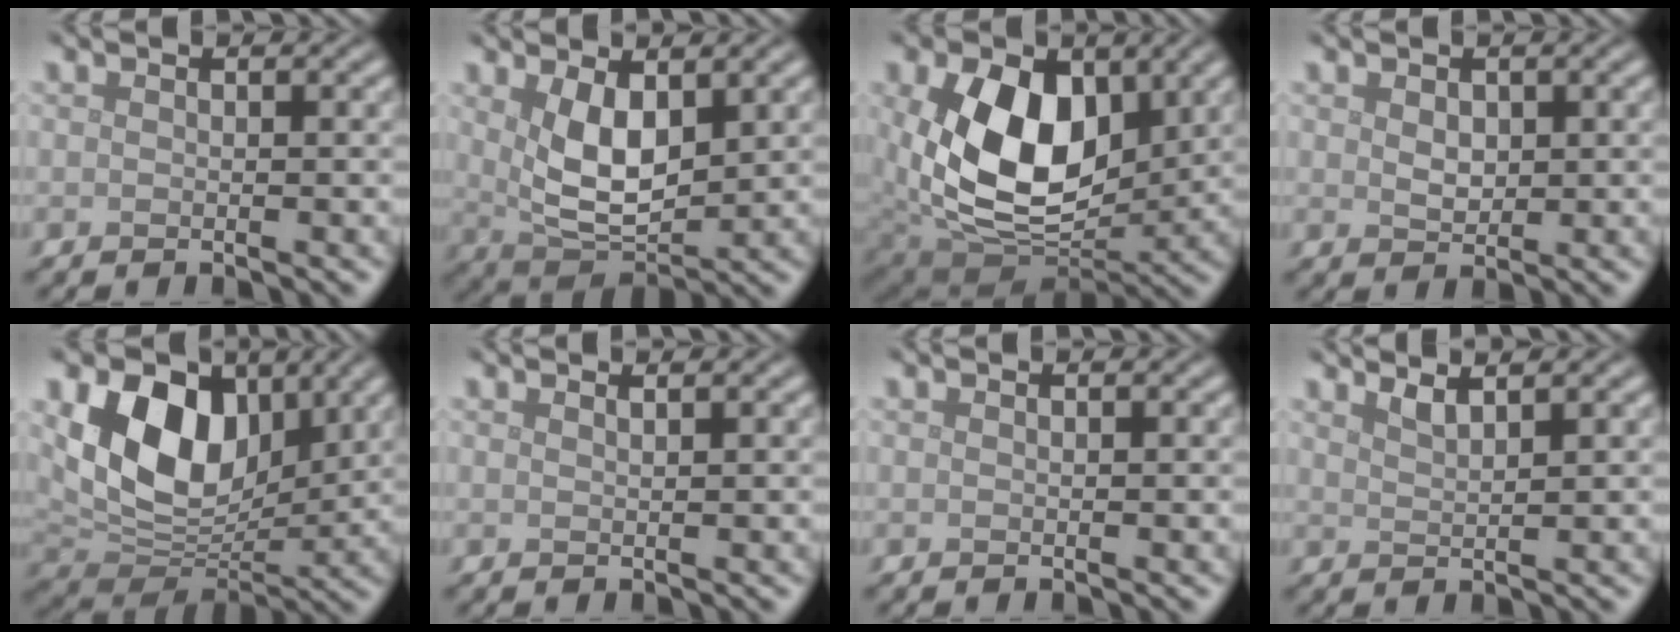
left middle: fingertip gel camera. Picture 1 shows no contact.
{"total": 5.6, "force": [1.7, 2.8, 4.6], "torque": [-0.095, -0.011, 0.041]}
{"total": 12.7, "force": [2.4, 8.5, 9.1], "torque": [-0.173, -0.021, 0.046]}
{"total": 1.6, "force": [0.5, 1.1, 1.1], "torque": [-0.021, -0.003, 0.013]}
{"total": 10.8, "force": [3.6, 7.1, 7.3], "torque": [-0.143, -0.009, 0.063]}
{"total": 0.7, "force": [0.6, 0.2, 0.3], "torque": [0.001, 0.001, 0.010]}
{"total": 0.0}
{"total": 1.7, "force": [1.4, 0.4, 0.8], "torque": [-0.009, 0.000, 0.024]}